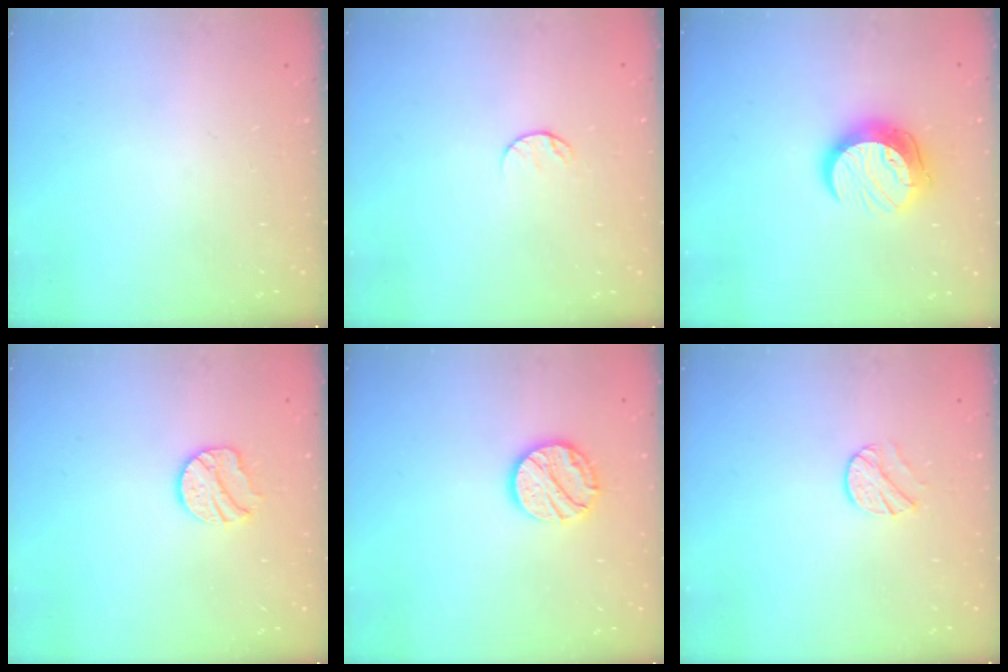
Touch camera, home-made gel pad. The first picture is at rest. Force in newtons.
{"total": 5.6, "press": 5.5, "slide": 0.6}
{"total": 11.9, "press": 11.8, "slide": 1.0}
{"total": 10.4, "press": 10.3, "slide": 0.6}
{"total": 11.5, "press": 11.5, "slide": 0.5}
{"total": 8.1, "press": 8.1, "slide": 0.7}